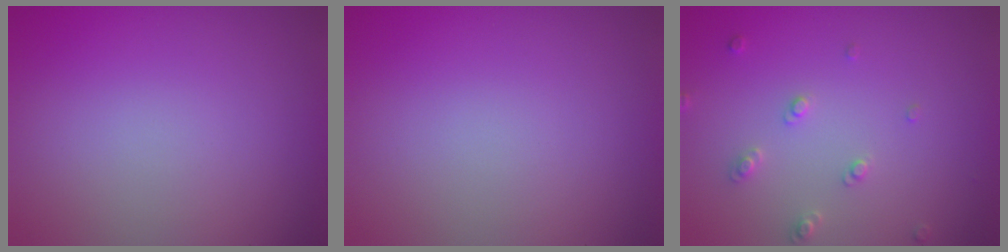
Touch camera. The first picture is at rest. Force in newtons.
{"total": 0.0}
{"total": 1.6, "press": 1.5, "slide": 0.4}